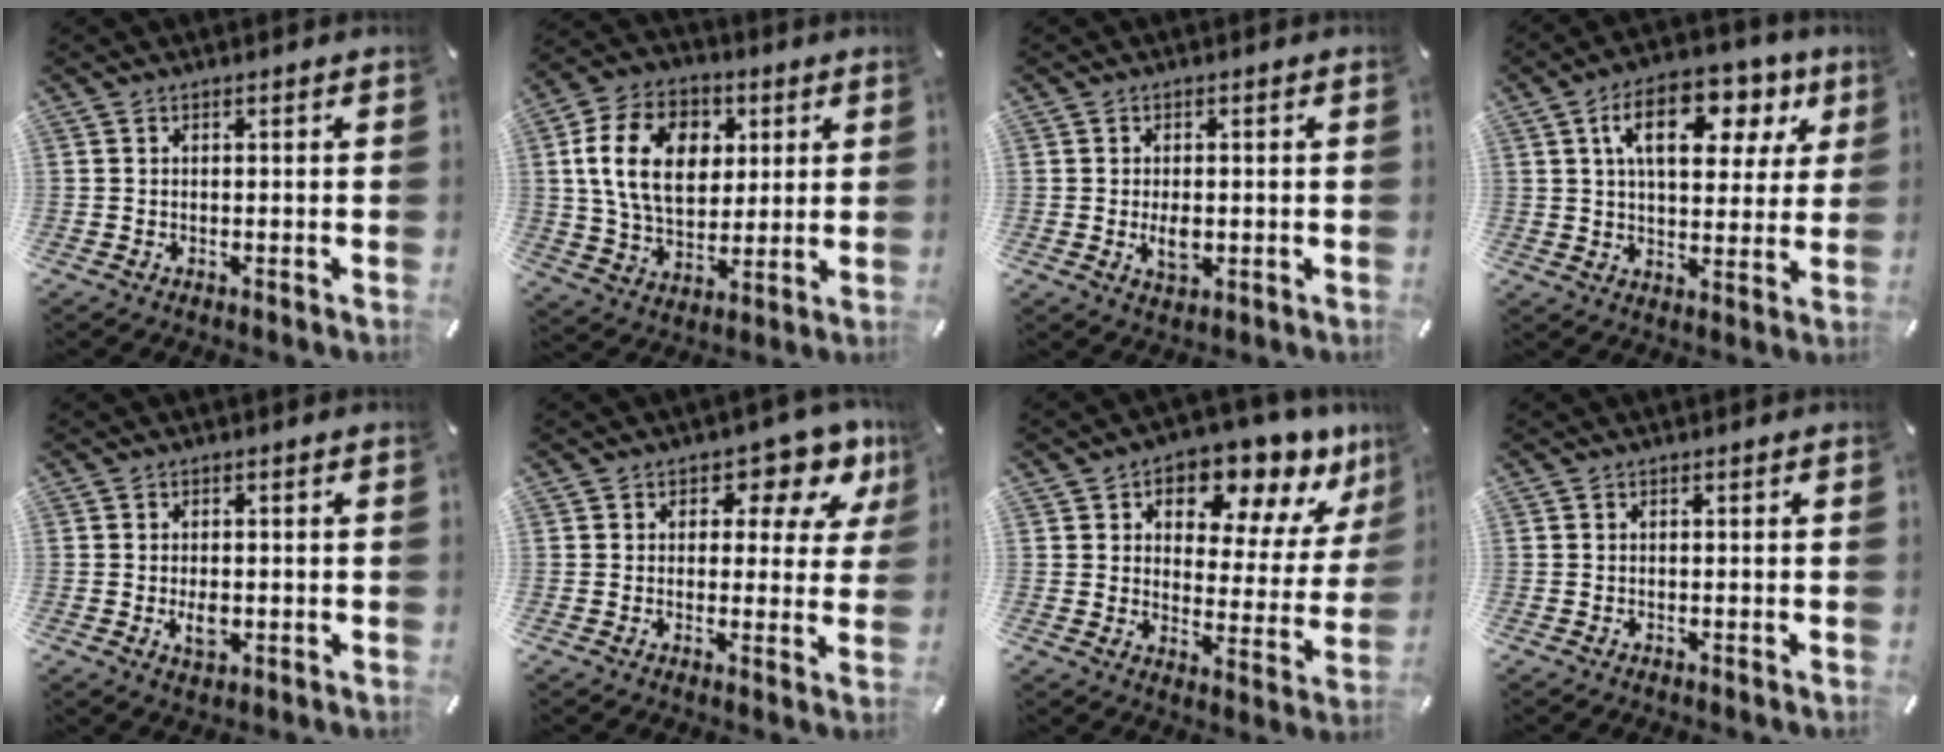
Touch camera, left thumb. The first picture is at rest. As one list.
[{"total": 16.5, "force": [4.0, 12.1, 10.5], "torque": [-0.195, 0.014, 0.071]}, {"total": 3.8, "force": [-0.3, 2.2, 3.0], "torque": [-0.069, -0.009, -0.012]}, {"total": 16.0, "force": [7.1, 8.8, 11.3], "torque": [-0.178, -0.013, 0.116]}, {"total": 3.5, "force": [-0.4, 2.1, 2.7], "torque": [-0.057, -0.007, -0.011]}, {"total": 9.0, "force": [4.9, 5.3, 5.4], "torque": [-0.061, -0.034, 0.079]}, {"total": 11.5, "force": [8.6, 5.6, 5.3], "torque": [-0.063, -0.076, 0.142]}, {"total": 0.0}]